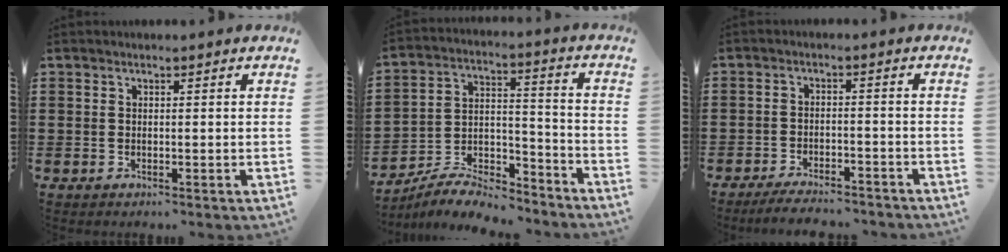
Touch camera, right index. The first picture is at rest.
{"total": 8.4, "force": [-7.8, 1.7, 2.4], "torque": [-0.045, 0.022, -0.153]}
{"total": 3.6, "force": [-3.5, 0.3, 0.9], "torque": [-0.015, 0.003, -0.068]}